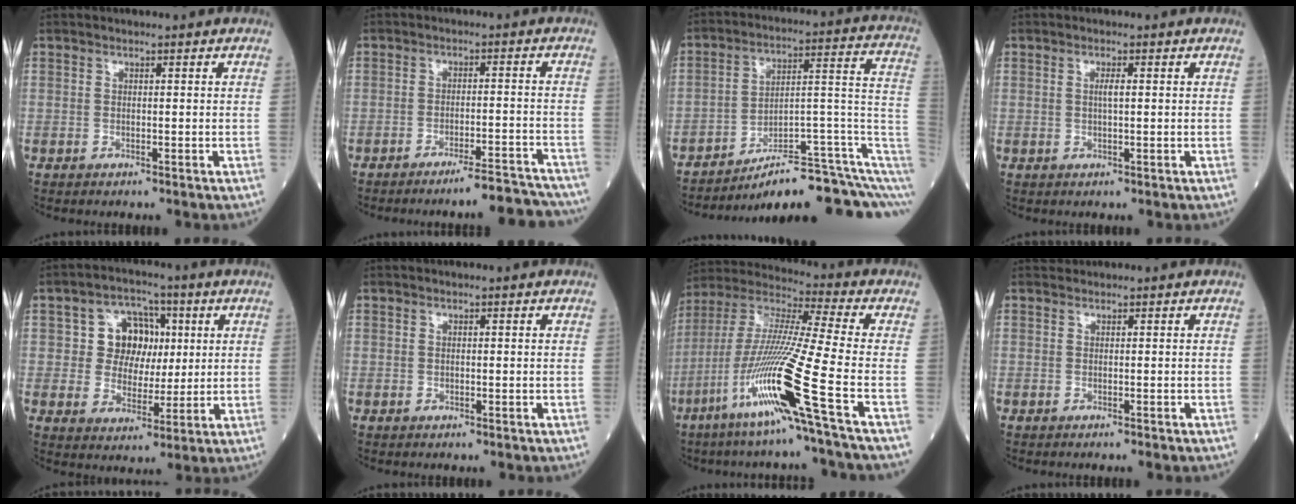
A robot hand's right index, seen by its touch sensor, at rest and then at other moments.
{"total": 9.2, "force": [-8.7, 0.3, 2.9], "torque": [-0.010, 0.019, -0.120]}
{"total": 16.9, "force": [-11.5, 1.8, 12.3], "torque": [-0.100, 0.071, -0.165]}
{"total": 1.3, "force": [0.2, 0.0, 1.2], "torque": [-0.027, 0.000, 0.002]}
{"total": 8.3, "force": [1.8, 7.0, 4.0], "torque": [-0.064, 0.024, 0.038]}
{"total": 0.0}
{"total": 18.2, "force": [-7.8, -2.0, 16.3], "torque": [-0.345, -0.030, -0.158]}
{"total": 0.0}